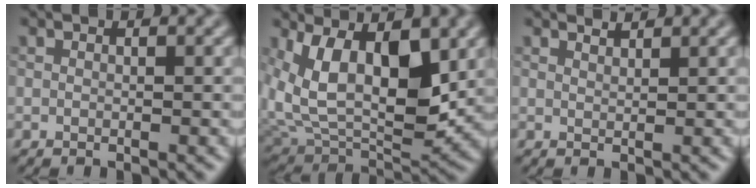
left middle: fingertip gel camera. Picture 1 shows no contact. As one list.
[{"total": 10.1, "force": [3.1, 5.2, 8.0], "torque": [-0.159, -0.012, 0.058]}, {"total": 1.0, "force": [1.0, -0.1, -0.1], "torque": [0.000, -0.003, 0.015]}]